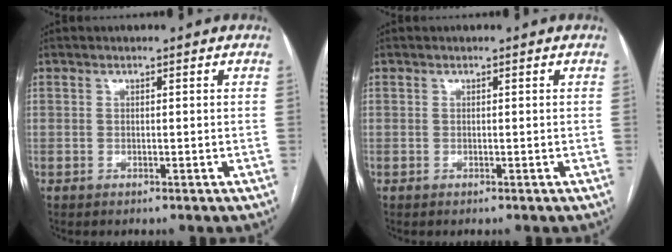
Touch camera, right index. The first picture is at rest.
{"total": 0.0}